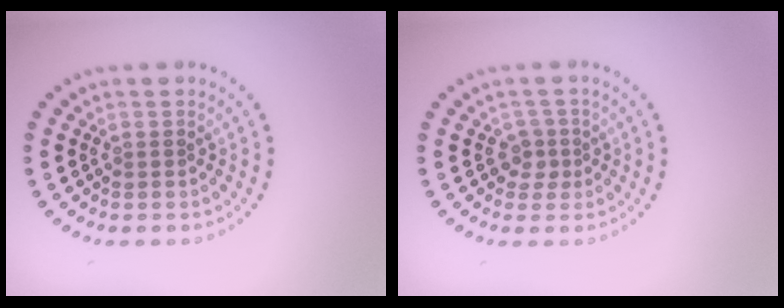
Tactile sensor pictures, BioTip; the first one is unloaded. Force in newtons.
{"total": 1.6, "press": 1.3, "slide": 1.0}